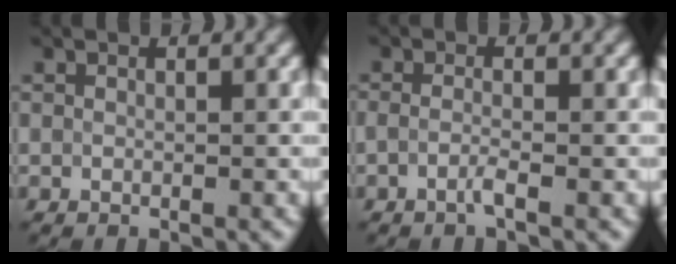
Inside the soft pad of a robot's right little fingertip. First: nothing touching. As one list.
[{"total": 1.2, "force": [-0.6, 0.2, 1.0], "torque": [-0.019, -0.003, -0.015]}]